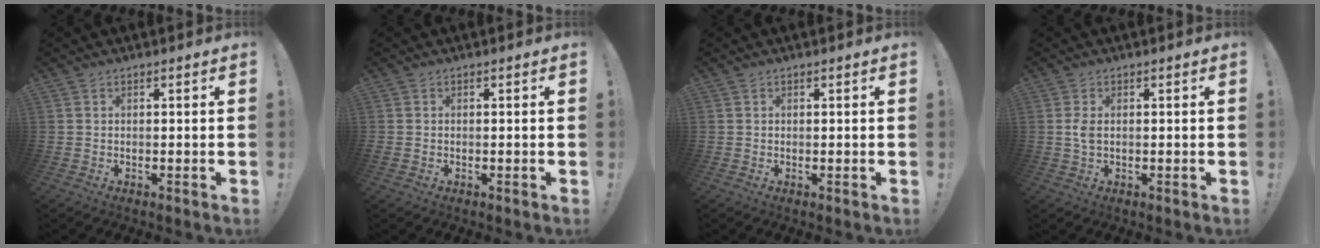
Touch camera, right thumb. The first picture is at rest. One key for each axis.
{"total": 0.0}
{"total": 0.7, "fx": 0.1, "fy": 0.6, "fz": -0.2, "tx": 0.006, "ty": 0.000, "tz": 0.002}
{"total": 2.7, "fx": 0.1, "fy": 1.5, "fz": 2.2, "tx": -0.039, "ty": 0.005, "tz": 0.000}